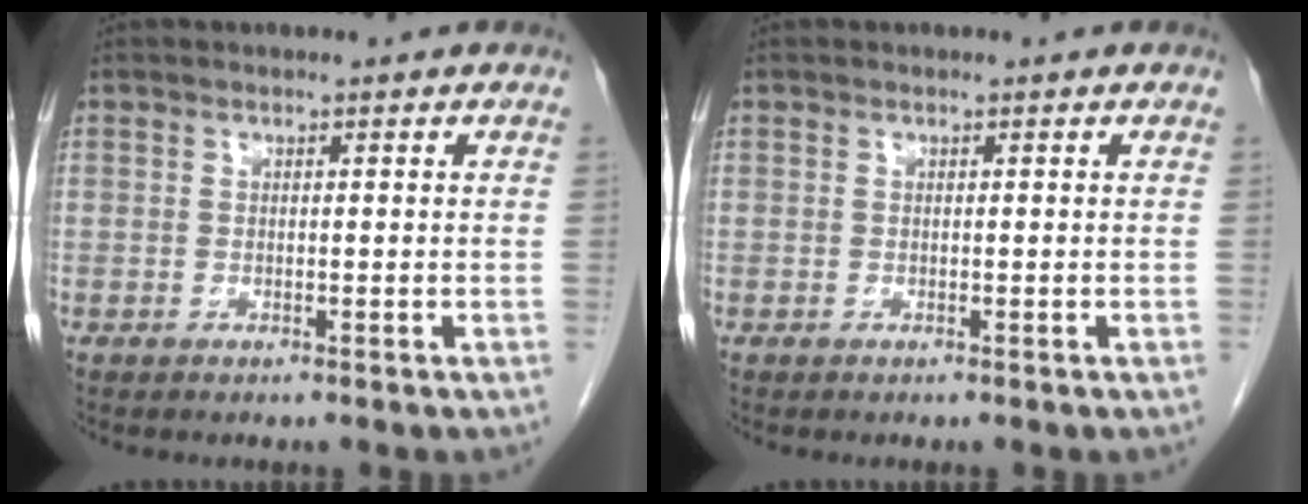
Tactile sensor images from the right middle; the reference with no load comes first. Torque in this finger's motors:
{"motor_torque": [-0.03, -0.10, -0.01, 0.00]}